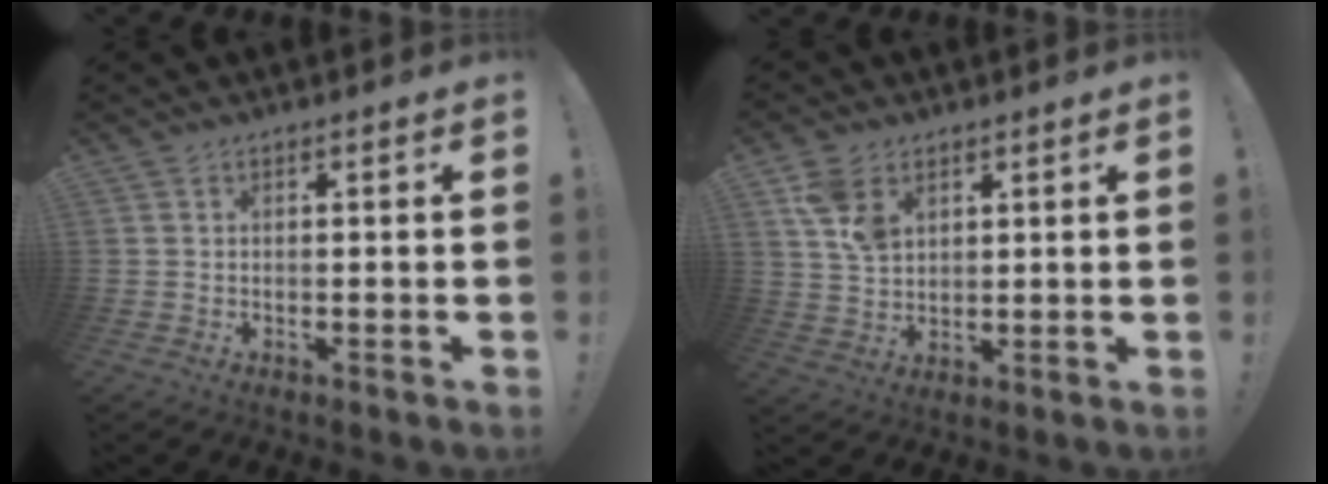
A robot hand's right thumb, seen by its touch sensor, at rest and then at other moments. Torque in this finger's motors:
{"motor_torque": [0.36, 1.88, 0.93, 0.23, 0.02]}